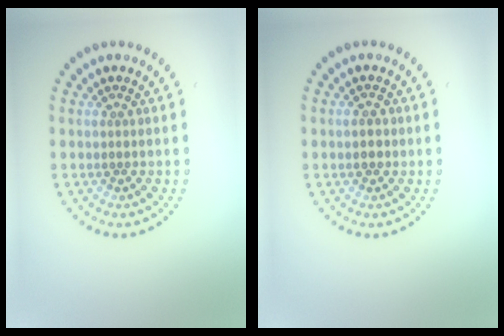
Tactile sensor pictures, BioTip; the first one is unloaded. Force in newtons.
{"total": 1.9, "press": 1.9, "slide": 0.2}